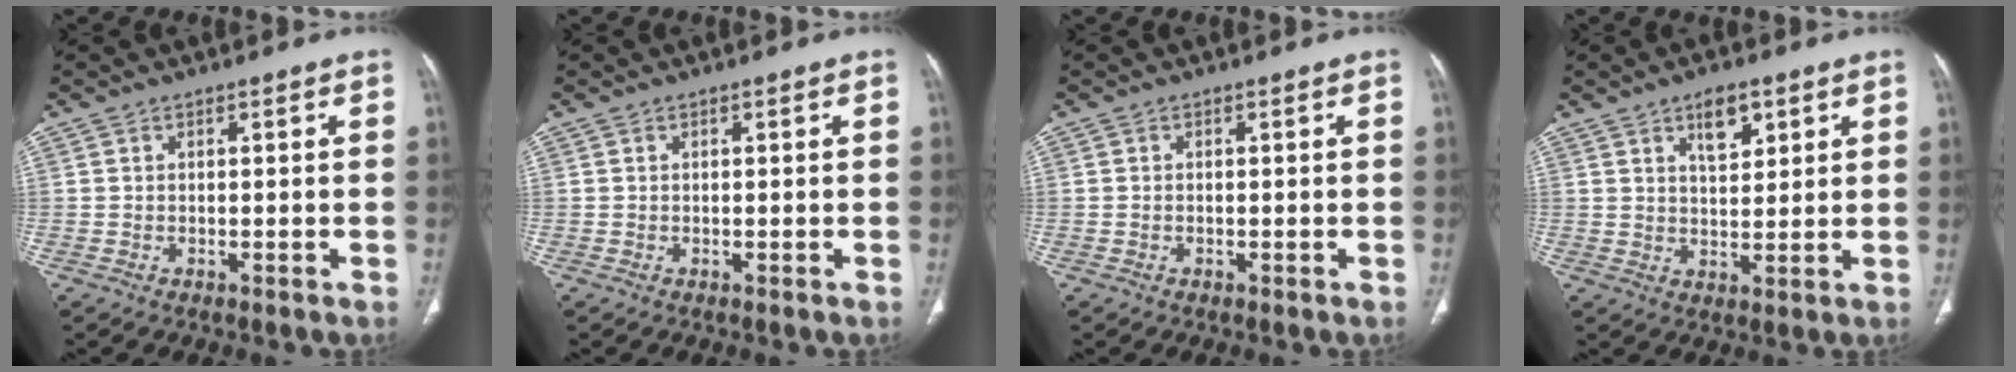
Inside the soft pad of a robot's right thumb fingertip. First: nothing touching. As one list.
[{"total": 0.0}, {"total": 0.0}, {"total": 6.0, "force": [3.2, 2.9, 4.2], "torque": [-0.052, -0.020, 0.054]}]